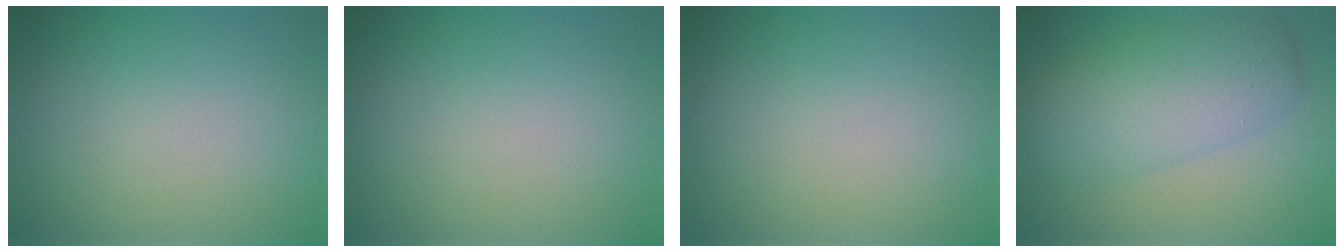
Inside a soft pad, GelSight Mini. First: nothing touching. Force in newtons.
{"total": 0.0}
{"total": 0.0}
{"total": 6.6, "press": 6.6, "slide": 0.1}